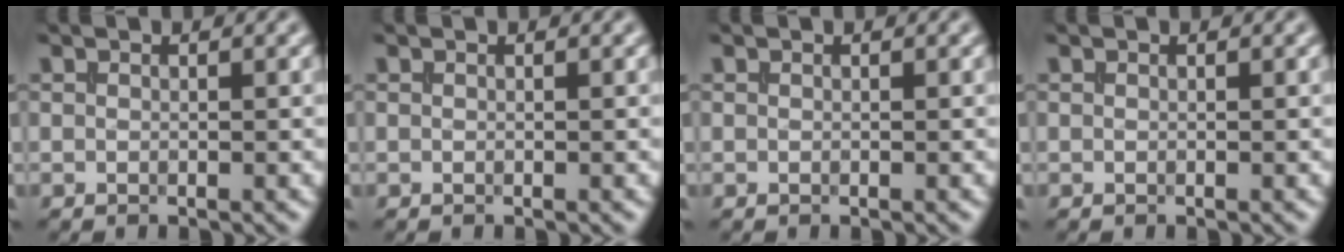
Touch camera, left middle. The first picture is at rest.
{"total": 0.0}
{"total": 0.0}
{"total": 0.0}